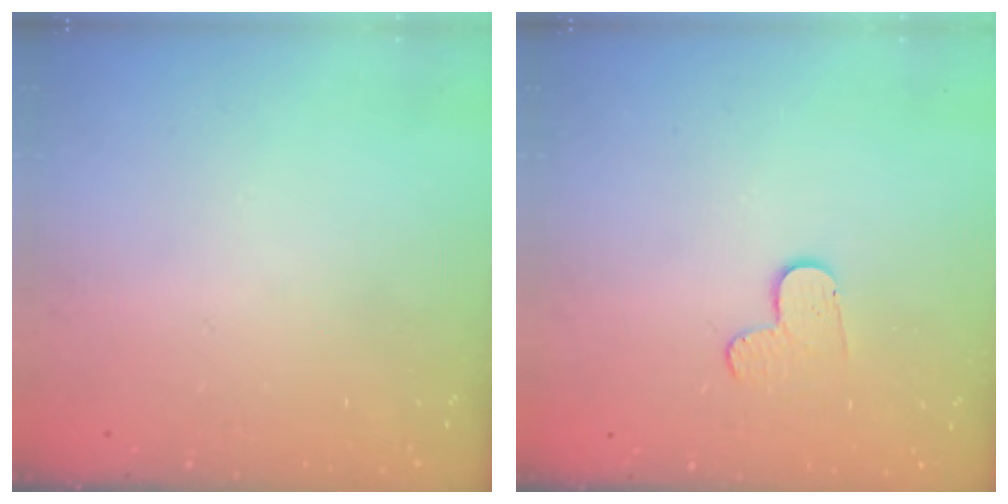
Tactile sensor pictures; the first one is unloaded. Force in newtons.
{"total": 3.3, "press": 3.3, "slide": 0.3}